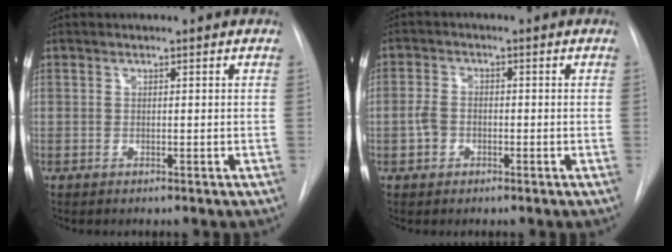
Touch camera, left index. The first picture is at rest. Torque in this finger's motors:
{"motor_torque": [-0.05, 0.10, 0.02, 0.02]}